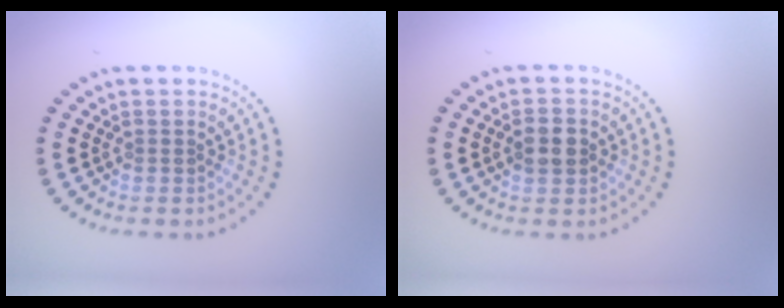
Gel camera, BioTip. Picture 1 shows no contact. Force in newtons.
{"total": 2.8, "press": 2.8, "slide": 0.1}